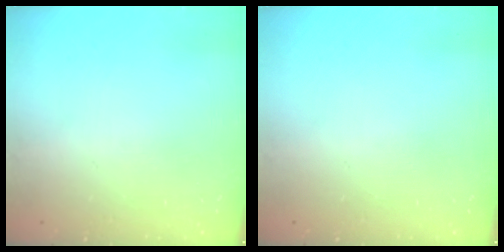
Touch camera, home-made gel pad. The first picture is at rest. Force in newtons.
{"total": 0.0}